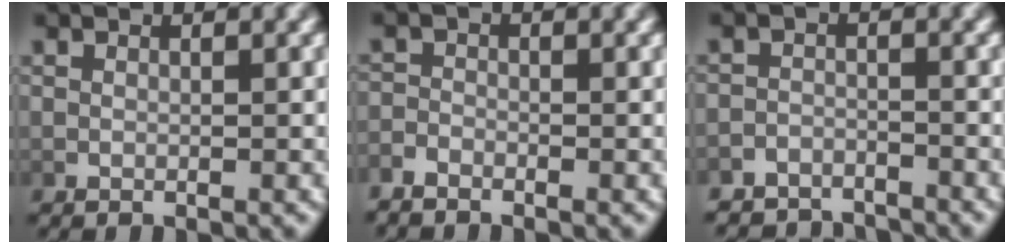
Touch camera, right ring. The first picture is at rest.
{"total": 1.6, "force": [-1.6, 0.4, 0.1], "torque": [-0.004, -0.009, -0.030]}
{"total": 5.2, "force": [-5.0, 1.2, 0.1], "torque": [0.008, -0.018, -0.083]}